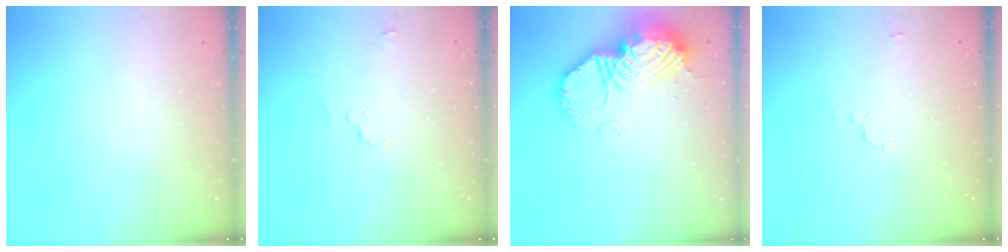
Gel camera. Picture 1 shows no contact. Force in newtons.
{"total": 2.6, "press": 2.3, "slide": 1.2}
{"total": 18.3, "press": 18.2, "slide": 1.2}
{"total": 2.2, "press": 2.2, "slide": 0.2}